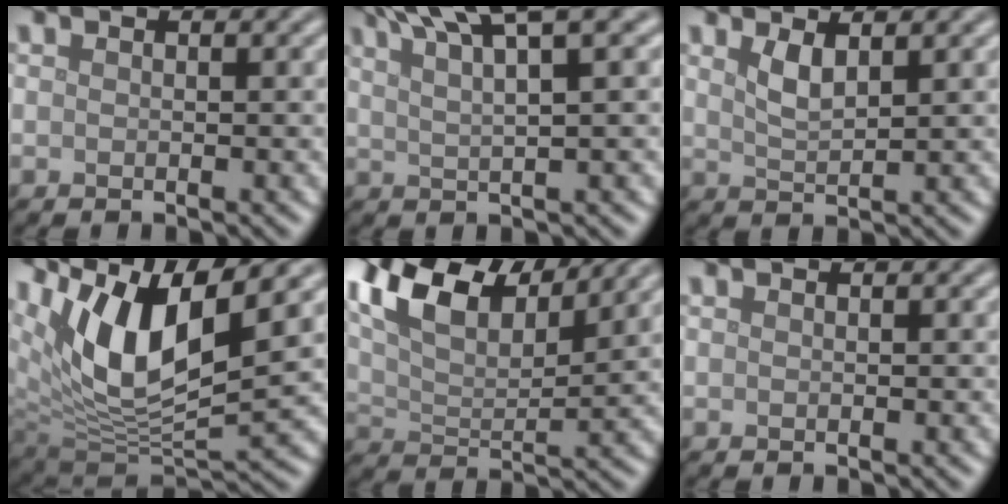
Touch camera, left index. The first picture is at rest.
{"total": 7.7, "force": [5.0, 1.5, 5.6], "torque": [-0.073, 0.025, 0.071]}
{"total": 2.1, "force": [1.3, 0.6, 1.5], "torque": [-0.033, -0.004, 0.027]}
{"total": 10.5, "force": [5.2, 3.9, 8.2], "torque": [-0.158, -0.004, 0.100]}
{"total": 11.3, "force": [7.2, 4.6, 7.4], "torque": [-0.153, 0.034, 0.121]}
{"total": 0.0}